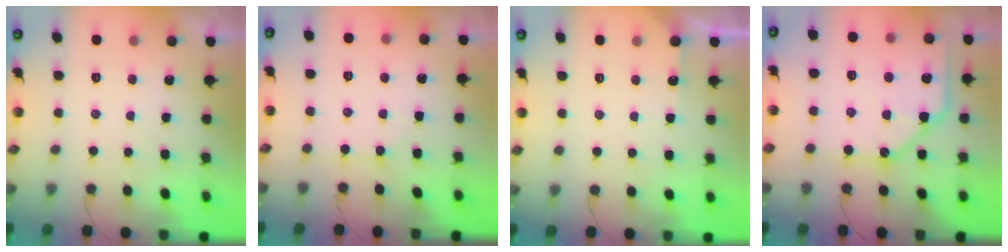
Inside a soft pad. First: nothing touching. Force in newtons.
{"total": 2.8, "press": 2.8, "slide": 0.3}
{"total": 3.4, "press": 3.4, "slide": 0.4}
{"total": 14.0, "press": 13.9, "slide": 1.4}